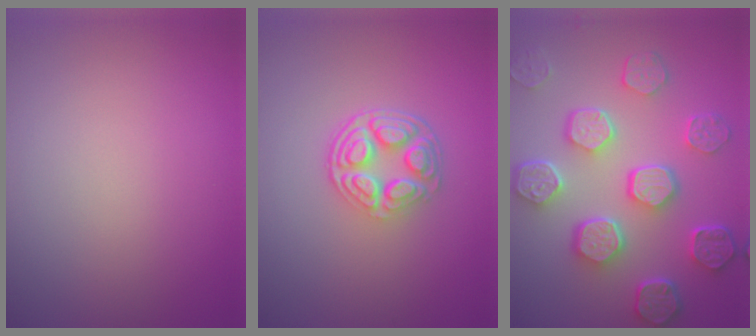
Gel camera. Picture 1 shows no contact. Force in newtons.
{"total": 4.8, "press": 3.4, "slide": 3.4}
{"total": 7.9, "press": 6.1, "slide": 5.0}